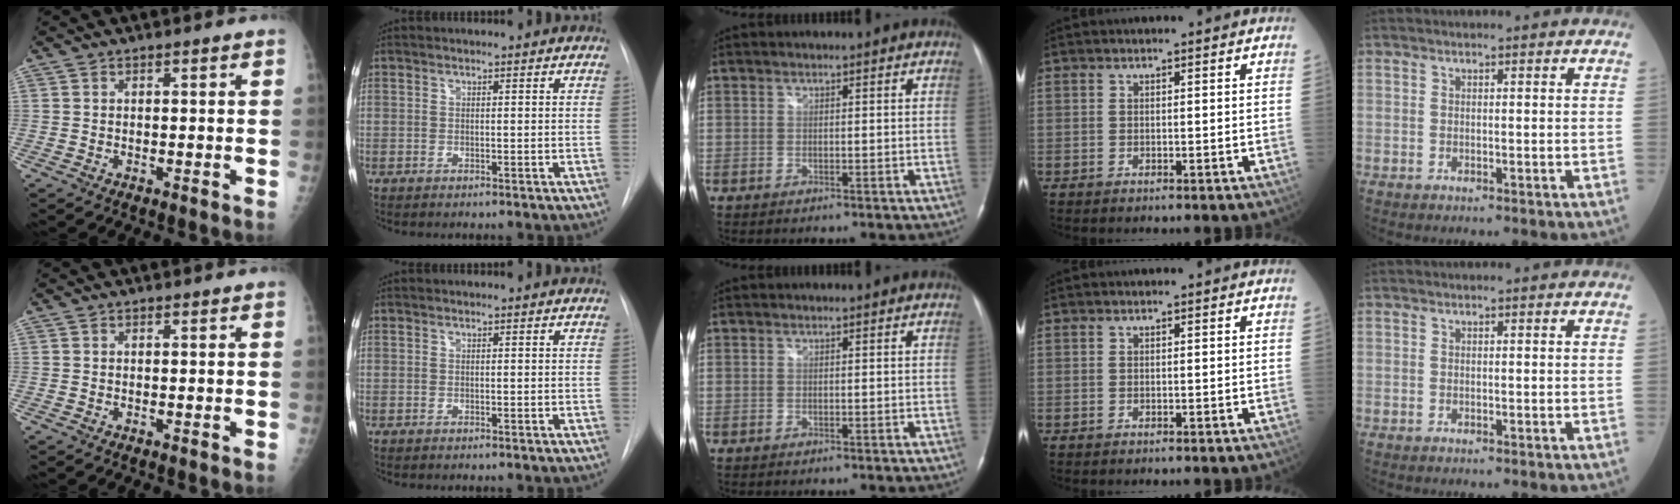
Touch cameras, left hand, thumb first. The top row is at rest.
{}